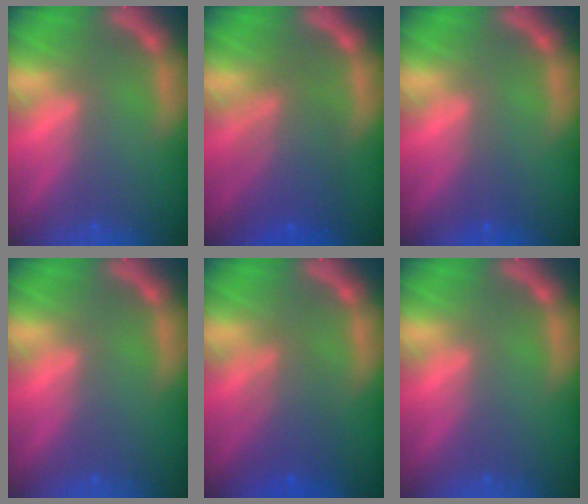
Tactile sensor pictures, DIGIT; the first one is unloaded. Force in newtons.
{"total": 6.0}
{"total": 1.0}
{"total": 0.0}
{"total": 4.0}
{"total": 0.0}